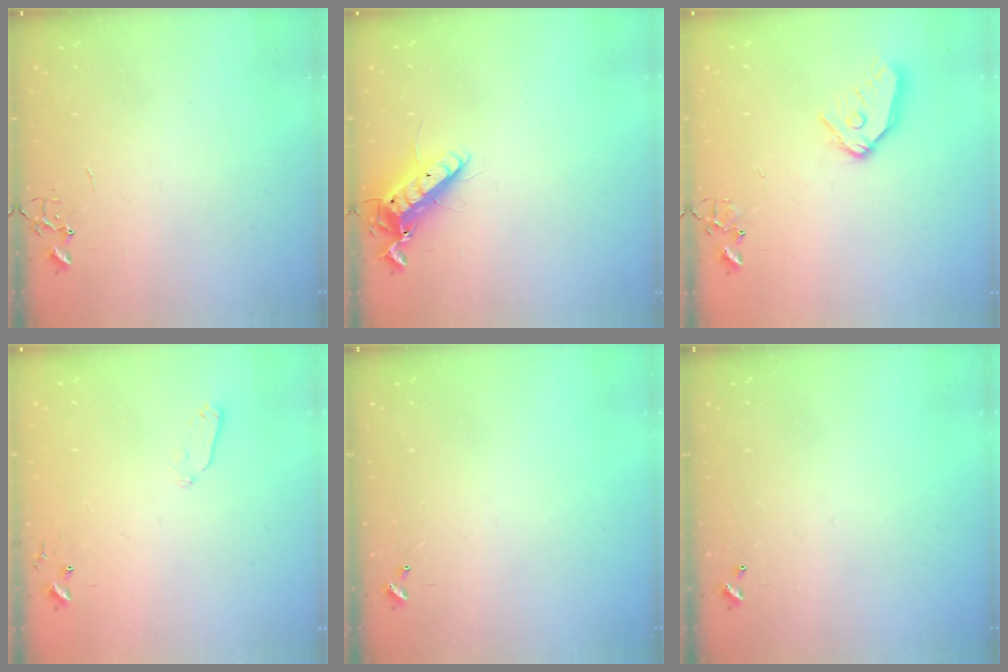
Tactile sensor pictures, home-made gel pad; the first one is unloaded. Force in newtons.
{"total": 12.3, "press": 12.2, "slide": 1.7}
{"total": 12.5, "press": 12.4, "slide": 1.6}
{"total": 4.6, "press": 4.5, "slide": 0.9}
{"total": 0.0}
{"total": 0.0}